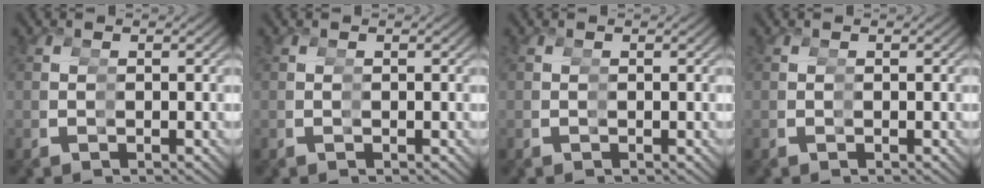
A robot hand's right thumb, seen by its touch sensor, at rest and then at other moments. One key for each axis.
{"total": 0.0}
{"total": 0.0}
{"total": 0.0}